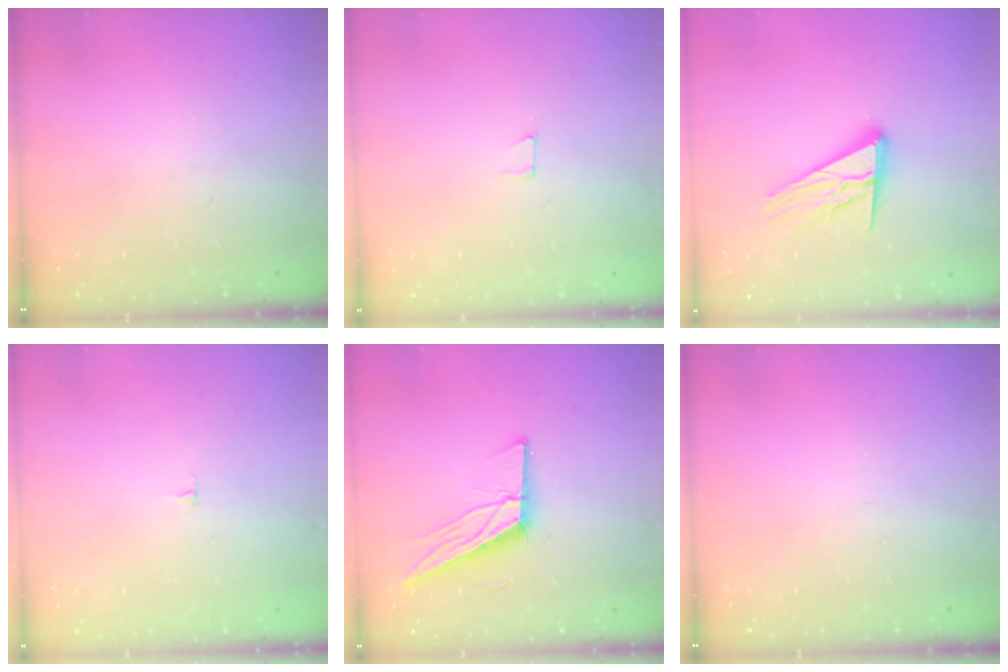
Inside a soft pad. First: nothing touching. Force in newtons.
{"total": 3.7, "press": 3.7, "slide": 0.3}
{"total": 13.0, "press": 13.0, "slide": 1.0}
{"total": 2.7, "press": 2.7, "slide": 0.2}
{"total": 12.7, "press": 12.6, "slide": 1.7}
{"total": 0.0}